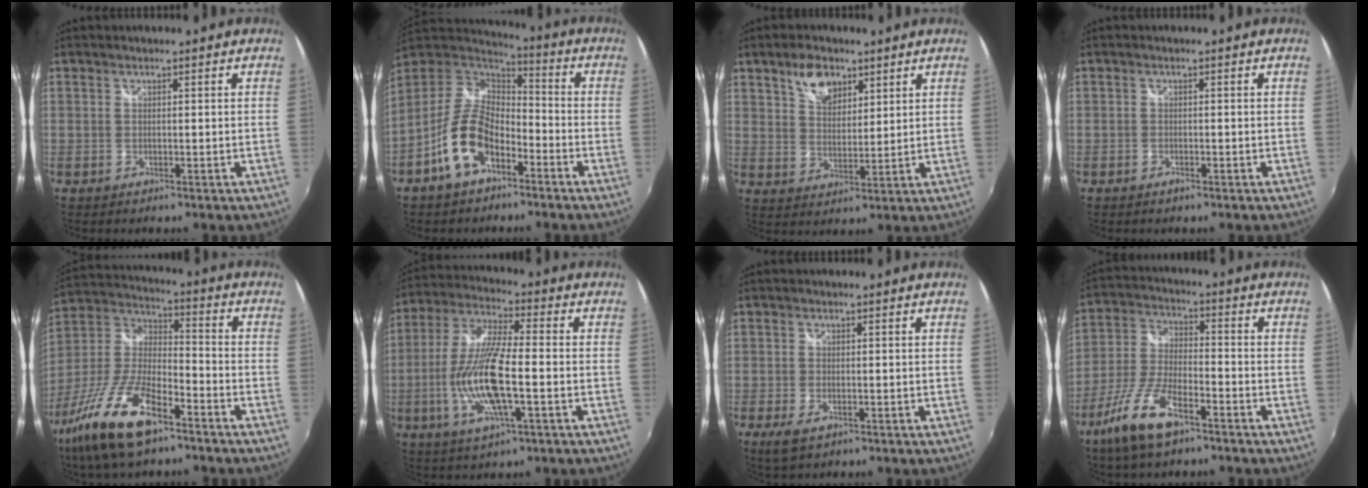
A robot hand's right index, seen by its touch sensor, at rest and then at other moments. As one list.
[{"total": 13.1, "force": [-6.3, 7.3, 8.9], "torque": [-0.188, 0.009, -0.116]}, {"total": 7.4, "force": [4.6, 4.2, 4.1], "torque": [-0.068, 0.012, 0.084]}, {"total": 0.9, "force": [-0.7, 0.4, 0.4], "torque": [-0.007, -0.002, -0.014]}, {"total": 18.9, "force": [-11.6, 6.2, 13.6], "torque": [-0.294, -0.028, -0.225]}, {"total": 15.3, "force": [-3.5, 3.7, 14.4], "torque": [-0.294, -0.009, -0.068]}, {"total": 3.6, "force": [-1.8, 1.6, 2.6], "torque": [-0.057, -0.010, -0.030]}, {"total": 12.4, "force": [-7.9, 4.0, 8.7], "torque": [-0.194, -0.010, -0.156]}]